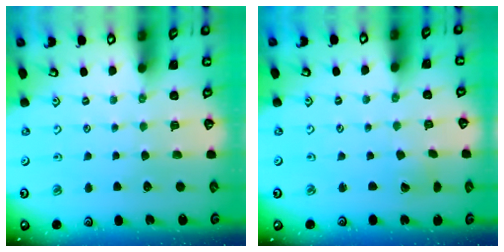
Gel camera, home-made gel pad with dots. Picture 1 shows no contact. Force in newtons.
{"total": 1.1, "press": 1.1, "slide": 0.1}